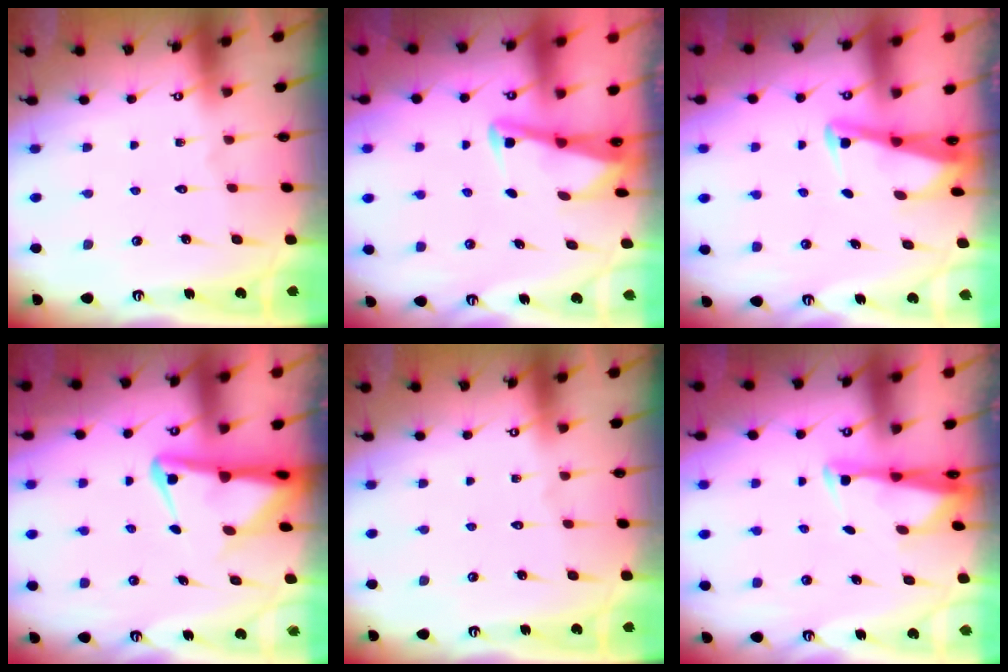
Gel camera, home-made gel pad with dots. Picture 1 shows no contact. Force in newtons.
{"total": 2.8, "press": 2.8, "slide": 0.4}
{"total": 2.7, "press": 2.7, "slide": 0.2}
{"total": 5.0, "press": 4.8, "slide": 1.3}
{"total": 0.0}
{"total": 2.9, "press": 2.8, "slide": 0.8}